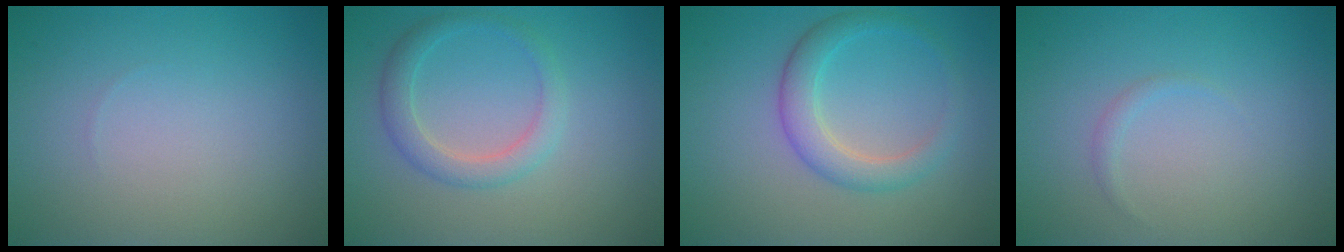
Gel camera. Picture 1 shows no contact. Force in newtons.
{"total": 2.5, "press": 2.5, "slide": 0.1}
{"total": 3.2, "press": 3.2, "slide": 0.1}
{"total": 0.6, "press": 0.6, "slide": 0.1}